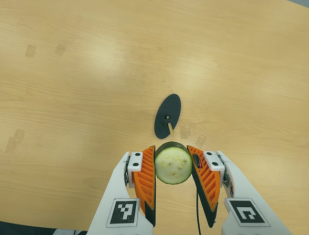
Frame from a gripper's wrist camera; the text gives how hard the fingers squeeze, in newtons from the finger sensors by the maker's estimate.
{"total": 8.6, "left": 7.6, "right": 9.7}